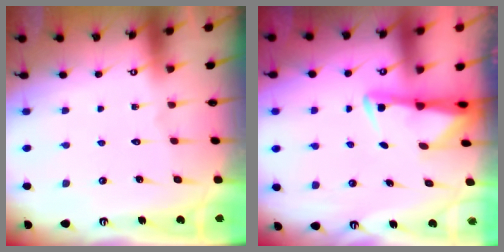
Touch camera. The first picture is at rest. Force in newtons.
{"total": 2.9, "press": 2.9, "slide": 0.5}